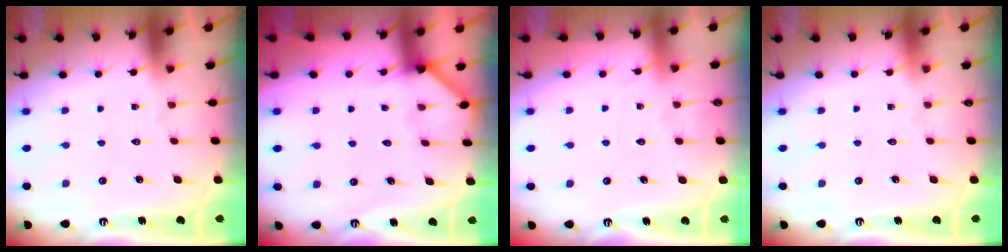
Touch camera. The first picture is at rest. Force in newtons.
{"total": 2.7, "press": 2.7, "slide": 0.2}
{"total": 3.0, "press": 2.9, "slide": 0.4}
{"total": 0.0}